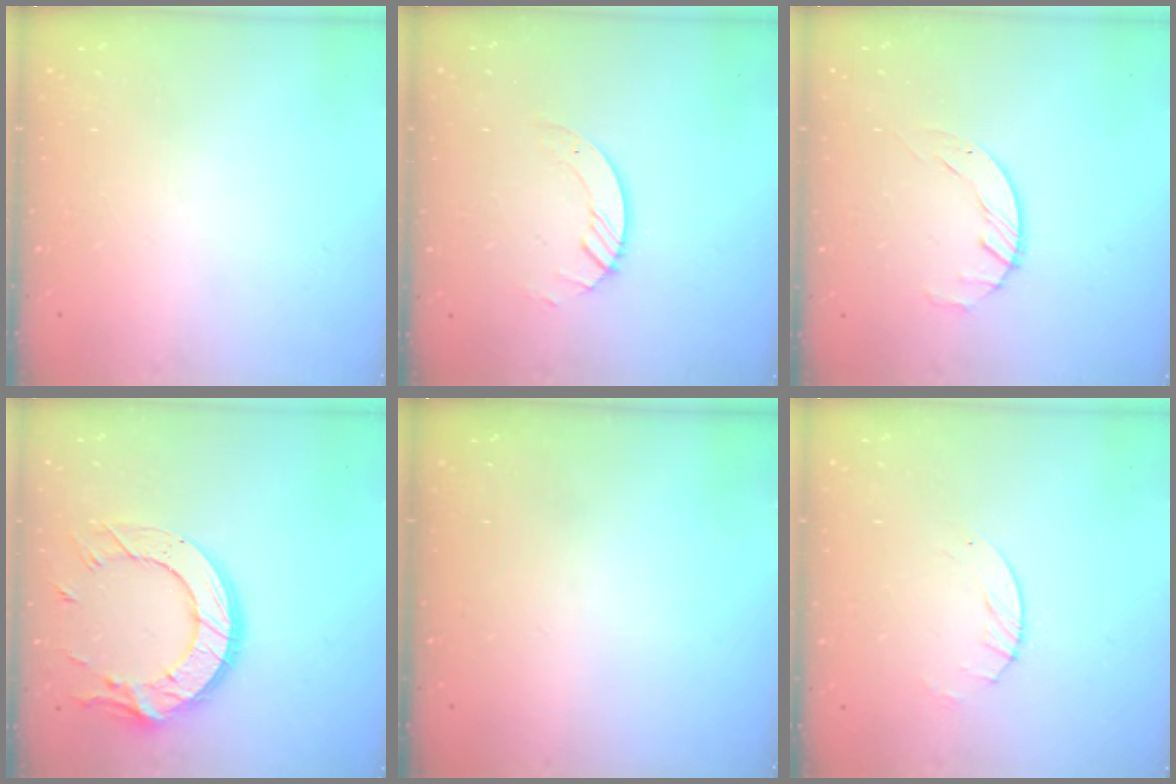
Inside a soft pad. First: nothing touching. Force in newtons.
{"total": 3.1, "press": 3.0, "slide": 0.3}
{"total": 1.7, "press": 1.7, "slide": 0.3}
{"total": 15.9, "press": 15.9, "slide": 1.0}
{"total": 0.0}
{"total": 2.6, "press": 2.5, "slide": 0.4}